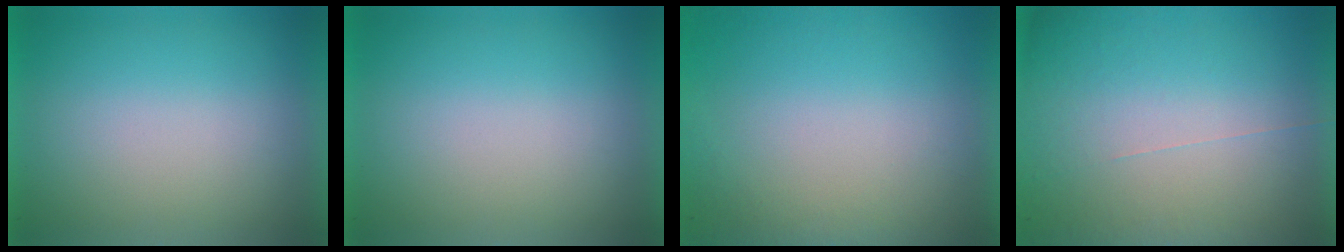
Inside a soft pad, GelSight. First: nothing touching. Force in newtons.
{"total": 0.0}
{"total": 4.8}
{"total": 5.7}